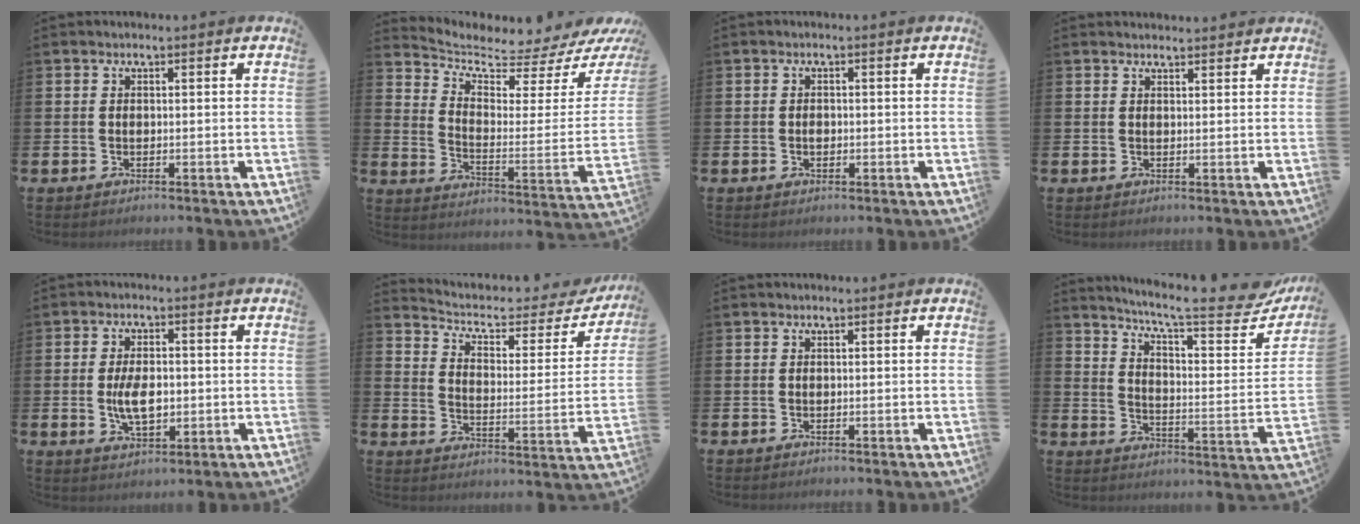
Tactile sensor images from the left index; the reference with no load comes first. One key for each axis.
{"total": 5.1, "fx": 4.8, "fy": 1.2, "fz": 1.3, "tx": -0.045, "ty": -0.060, "tz": 0.071}
{"total": 0.8, "fx": -0.1, "fy": 0.7, "fz": 0.5, "tx": -0.010, "ty": 0.004, "tz": -0.004}
{"total": 1.7, "fx": 1.7, "fy": 0.2, "fz": -0.1, "tx": 0.006, "ty": -0.008, "tz": 0.029}
{"total": 5.4, "fx": -0.3, "fy": 2.9, "fz": 4.6, "tx": -0.075, "ty": -0.004, "tz": -0.010}
{"total": 5.2, "fx": 4.4, "fy": 2.1, "fz": 1.9, "tx": -0.061, "ty": -0.032, "tz": 0.066}
{"total": 0.0}
{"total": 8.5, "fx": 7.0, "fy": 1.3, "fz": 4.8, "tx": -0.093, "ty": -0.055, "tz": 0.106}